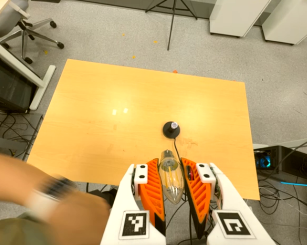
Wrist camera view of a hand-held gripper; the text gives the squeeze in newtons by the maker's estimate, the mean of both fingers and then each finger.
{"total": 19.2, "left": 20.5, "right": 17.8}